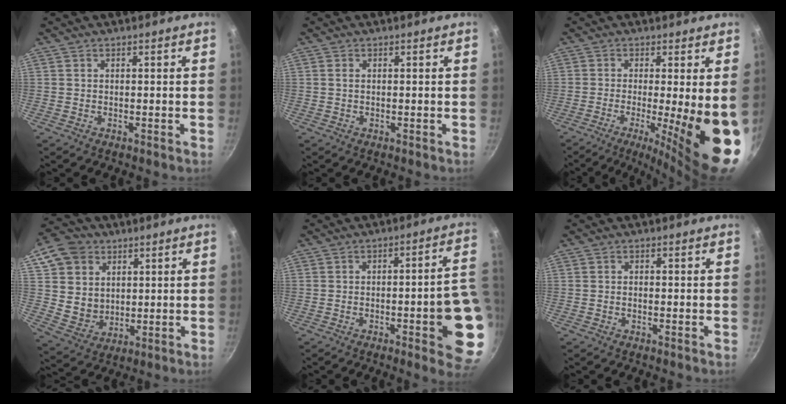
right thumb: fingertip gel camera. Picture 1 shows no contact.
{"total": 0.7, "force": [0.2, 0.4, 0.6], "torque": [-0.012, 0.000, 0.001]}
{"total": 14.4, "force": [-2.9, 2.3, 14.0], "torque": [-0.191, -0.018, -0.035]}
{"total": 12.1, "force": [4.3, 10.2, 4.9], "torque": [-0.057, -0.011, 0.088]}
{"total": 14.5, "force": [-3.5, 3.4, 13.6], "torque": [-0.122, 0.025, -0.044]}
{"total": 0.7, "force": [-0.4, 0.4, 0.4], "torque": [-0.008, 0.005, -0.009]}